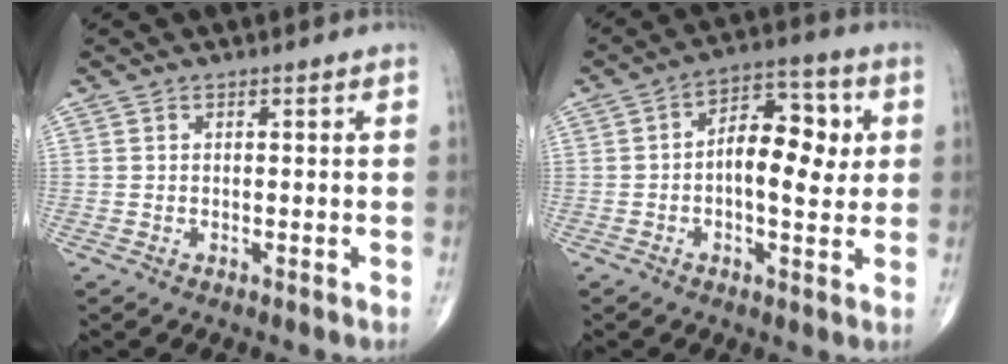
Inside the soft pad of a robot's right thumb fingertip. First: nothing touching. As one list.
[{"total": 11.1, "force": [0.6, 5.8, 9.4], "torque": [-0.118, 0.019, 0.003]}]